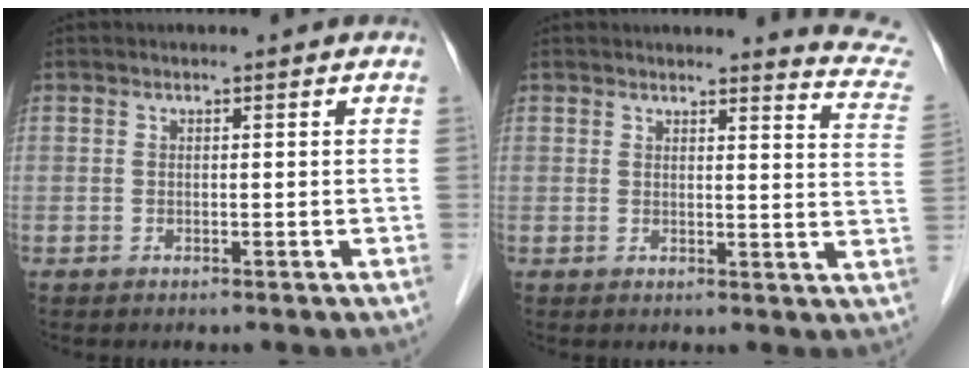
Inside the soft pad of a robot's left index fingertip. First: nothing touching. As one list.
[{"total": 8.2, "force": [8.2, -0.3, 0.9], "torque": [-0.001, -0.074, 0.062]}]